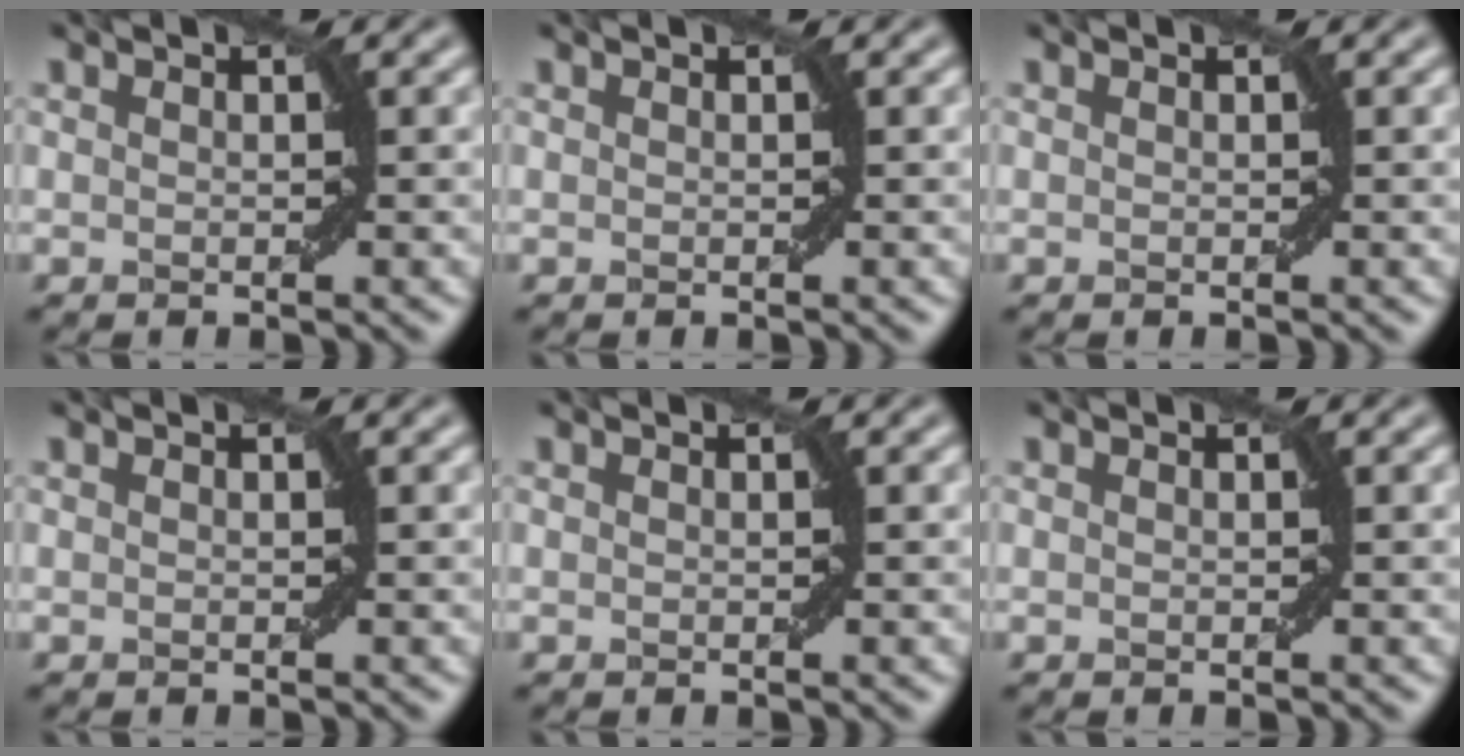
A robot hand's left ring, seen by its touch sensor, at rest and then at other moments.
{"total": 0.0}
{"total": 0.0}
{"total": 0.0}
{"total": 0.0}
{"total": 0.0}